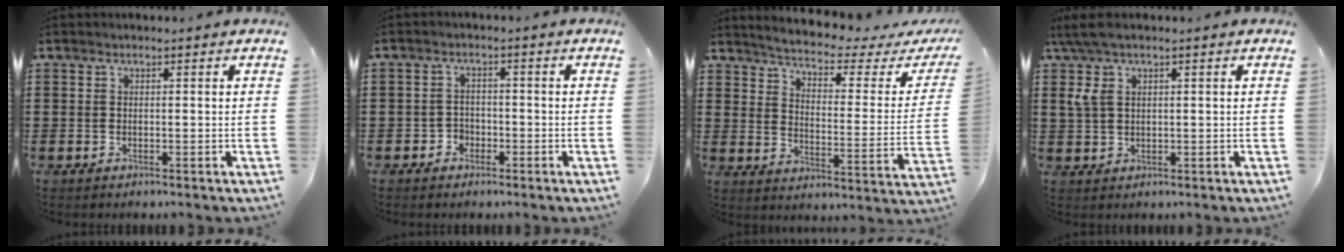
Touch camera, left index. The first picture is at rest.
{"total": 2.1, "force": [-1.6, 1.5, 0.1], "torque": [-0.010, 0.002, -0.037]}
{"total": 3.2, "force": [2.7, -0.1, 1.7], "torque": [-0.052, -0.028, 0.034]}
{"total": 4.4, "force": [2.0, 1.6, 3.6], "torque": [-0.082, 0.006, 0.033]}